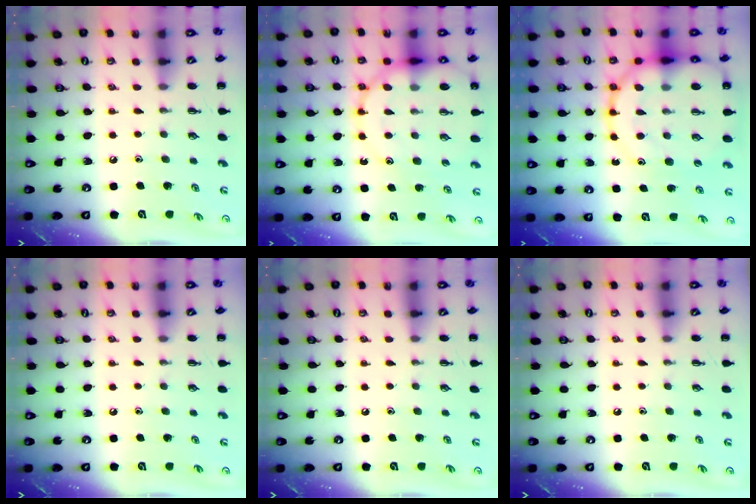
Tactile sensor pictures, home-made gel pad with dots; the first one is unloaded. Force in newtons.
{"total": 19.3, "press": 18.8, "slide": 4.3}
{"total": 23.2, "press": 23.0, "slide": 3.4}
{"total": 0.0}
{"total": 0.0}
{"total": 0.0}